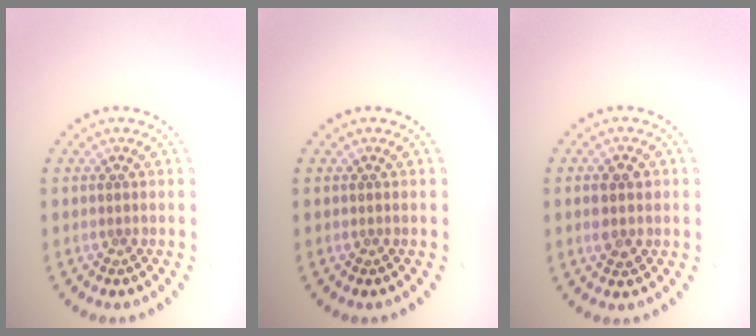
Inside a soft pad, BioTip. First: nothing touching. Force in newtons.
{"total": 0.0}
{"total": 2.7, "press": 2.7, "slide": 0.1}